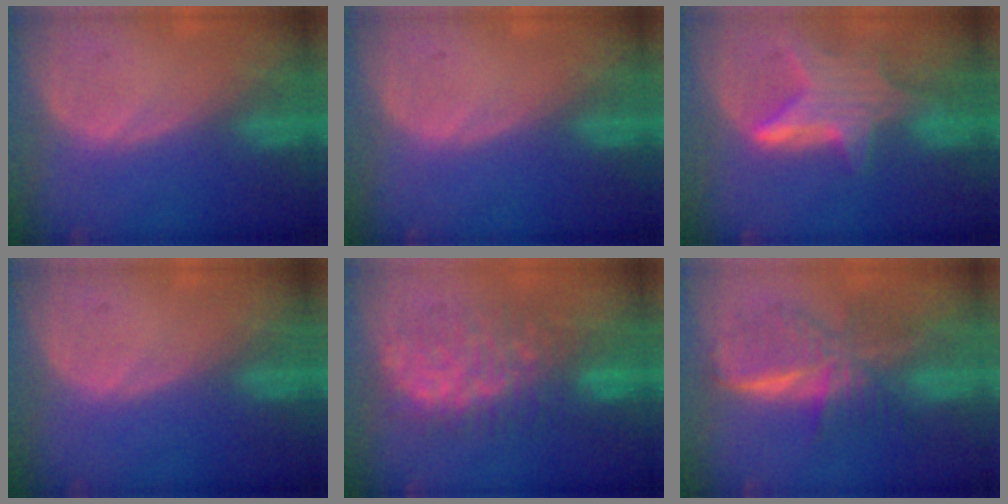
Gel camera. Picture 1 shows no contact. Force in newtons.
{"total": 0.0}
{"total": 7.0, "press": 6.7, "slide": 2.0}
{"total": 0.0}
{"total": 9.5, "press": 9.5, "slide": 0.7}
{"total": 8.1, "press": 8.1, "slide": 0.3}